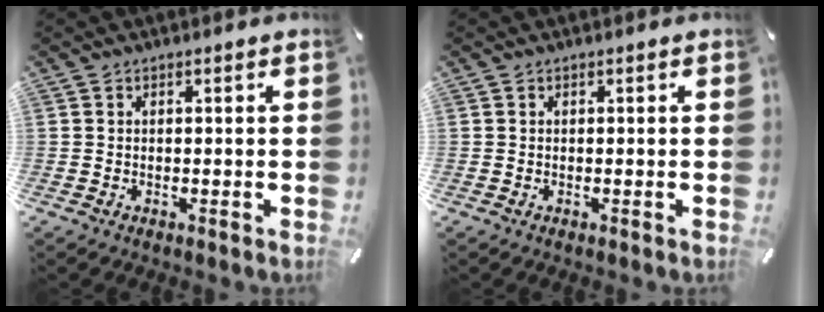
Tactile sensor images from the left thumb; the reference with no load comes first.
{"total": 0.0}